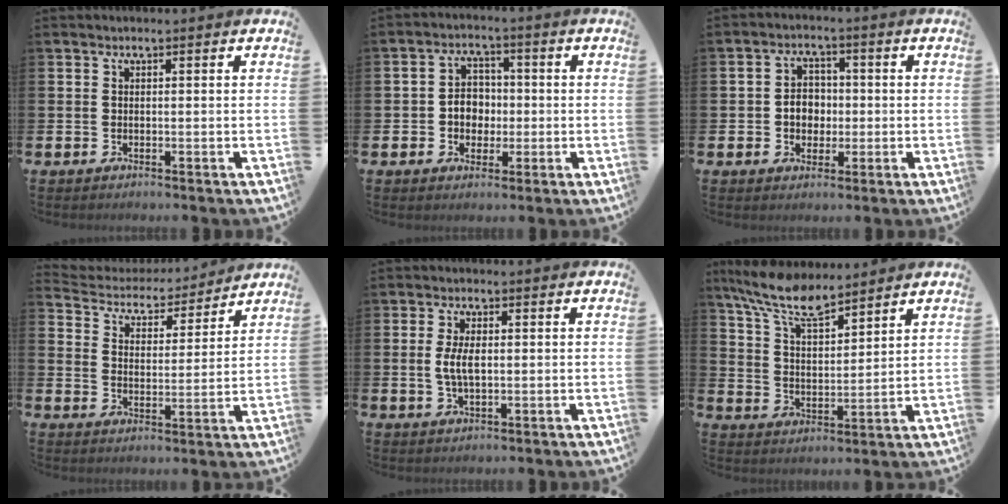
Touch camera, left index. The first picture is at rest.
{"total": 4.3, "force": [-0.4, 3.8, 2.0], "torque": [-0.026, 0.004, -0.016]}
{"total": 3.9, "force": [-0.2, 3.4, 2.0], "torque": [-0.025, 0.002, -0.014]}
{"total": 4.9, "force": [4.6, 1.6, 0.3], "torque": [-0.037, -0.045, 0.074]}
{"total": 3.7, "force": [0.3, 1.7, 3.3], "torque": [-0.059, 0.004, 0.002]}
{"total": 9.0, "force": [7.7, 2.2, 4.1], "torque": [-0.106, -0.034, 0.140]}